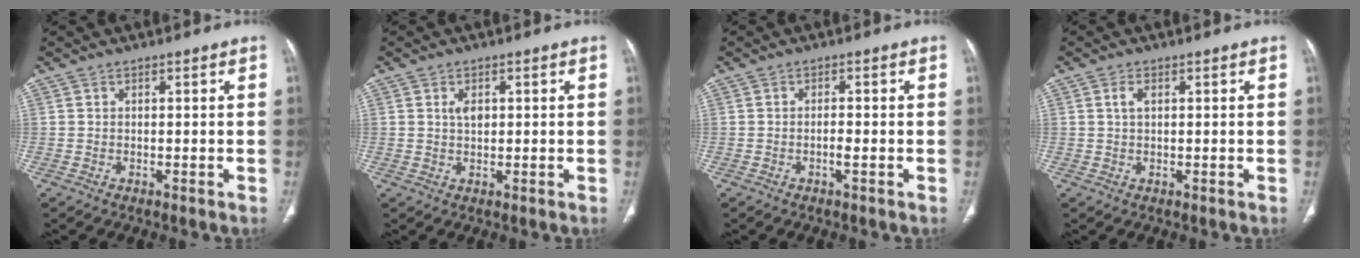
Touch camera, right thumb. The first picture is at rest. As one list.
[{"total": 2.2, "force": [0.7, 1.4, 1.5], "torque": [-0.017, -0.002, 0.012]}, {"total": 1.6, "force": [-0.6, 0.4, 1.5], "torque": [-0.031, 0.000, -0.012]}, {"total": 1.6, "force": [0.5, 0.8, 1.3], "torque": [-0.029, 0.003, 0.010]}]